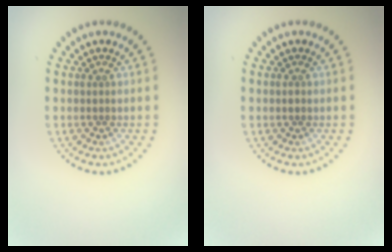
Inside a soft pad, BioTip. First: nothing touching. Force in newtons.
{"total": 0.5, "press": 0.5, "slide": 0.2}